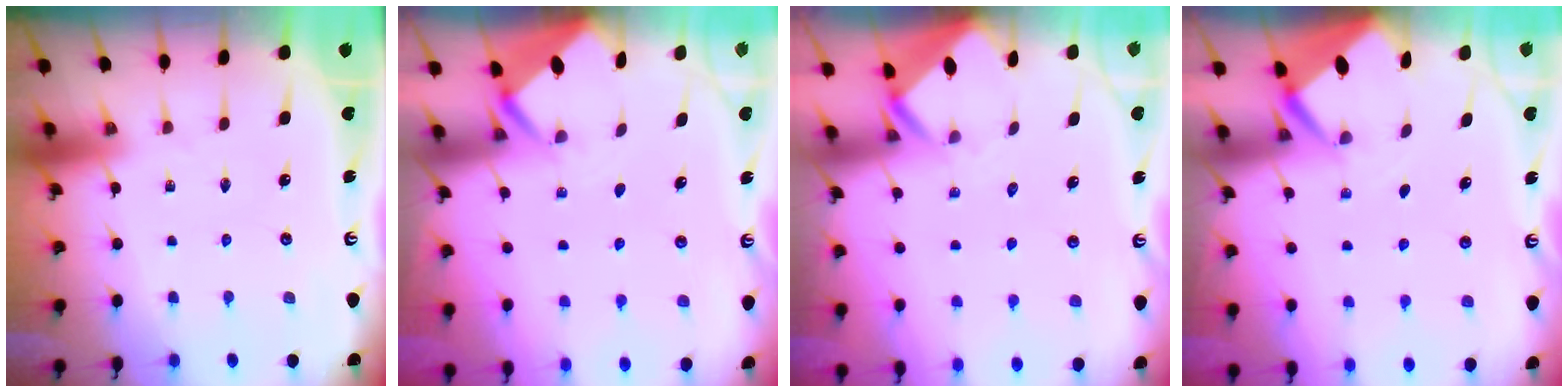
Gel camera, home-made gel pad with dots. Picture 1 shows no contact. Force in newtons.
{"total": 2.8, "press": 2.8, "slide": 0.2}
{"total": 2.5, "press": 2.5, "slide": 0.1}
{"total": 2.7, "press": 2.7, "slide": 0.2}